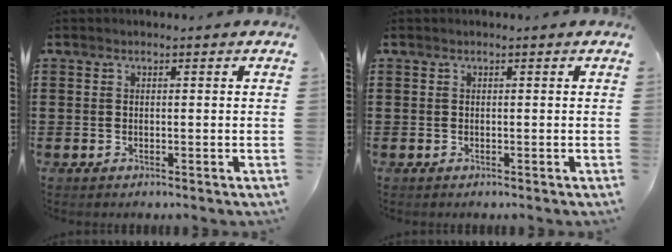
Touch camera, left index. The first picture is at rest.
{"total": 0.0}